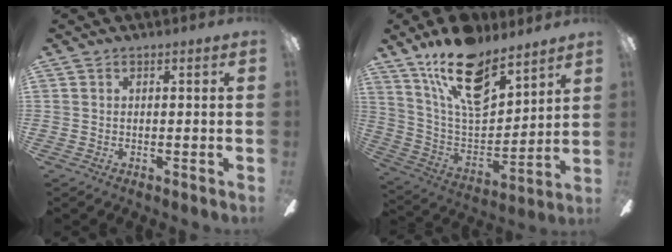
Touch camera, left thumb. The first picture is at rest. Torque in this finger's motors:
{"motor_torque": [0.60, 0.53, 1.66, -1.12, 0.35]}